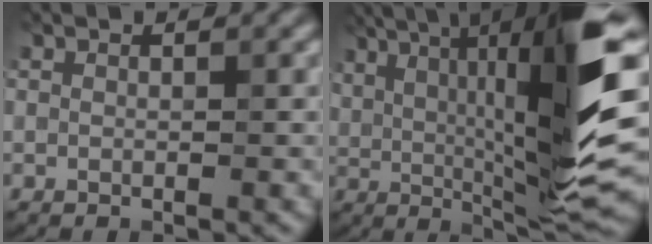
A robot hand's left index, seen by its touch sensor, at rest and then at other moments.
{"total": 14.7, "force": [3.6, 2.5, 14.1], "torque": [-0.223, 0.008, 0.070]}